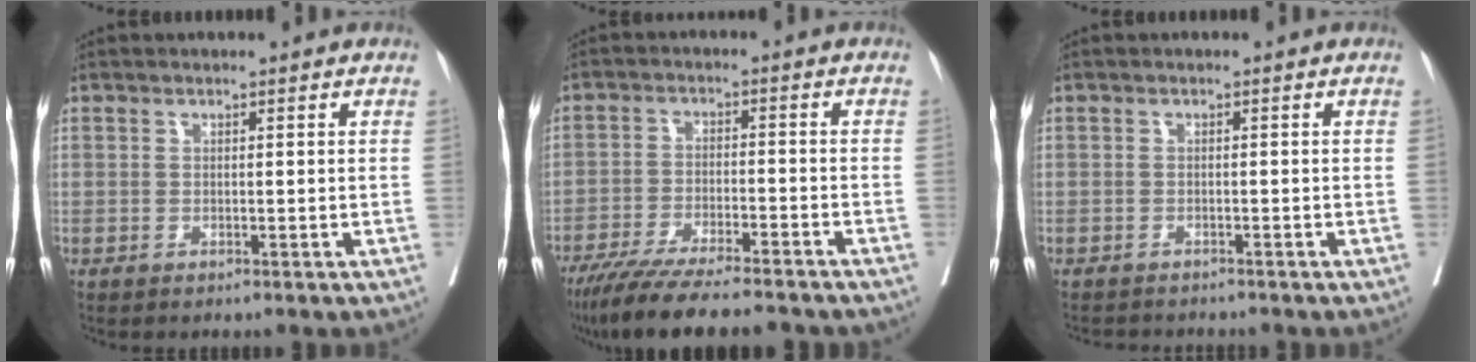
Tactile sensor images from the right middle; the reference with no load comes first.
{"total": 15.2, "force": [-13.0, 1.5, 7.6], "torque": [-0.127, -0.030, -0.203]}
{"total": 3.8, "force": [-3.6, 0.7, 0.8], "torque": [-0.009, -0.008, -0.053]}